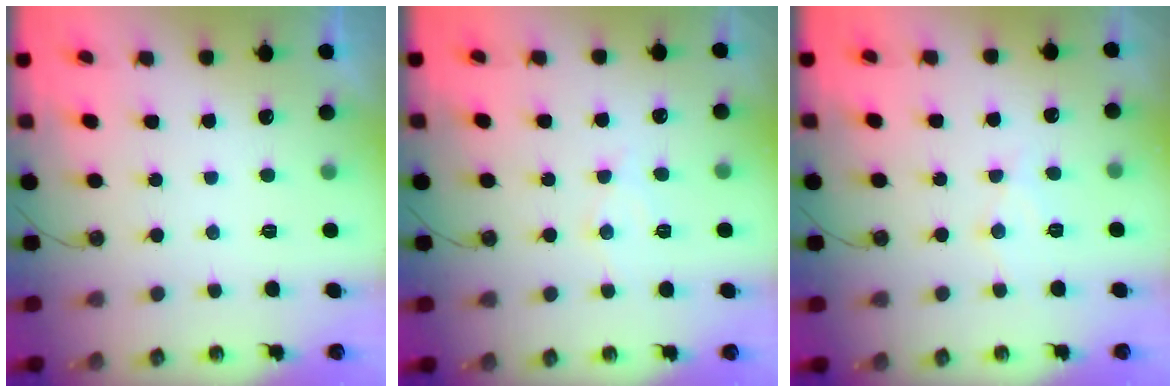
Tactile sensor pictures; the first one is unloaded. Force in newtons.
{"total": 7.2, "press": 7.1, "slide": 0.6}
{"total": 7.4, "press": 7.4, "slide": 0.5}